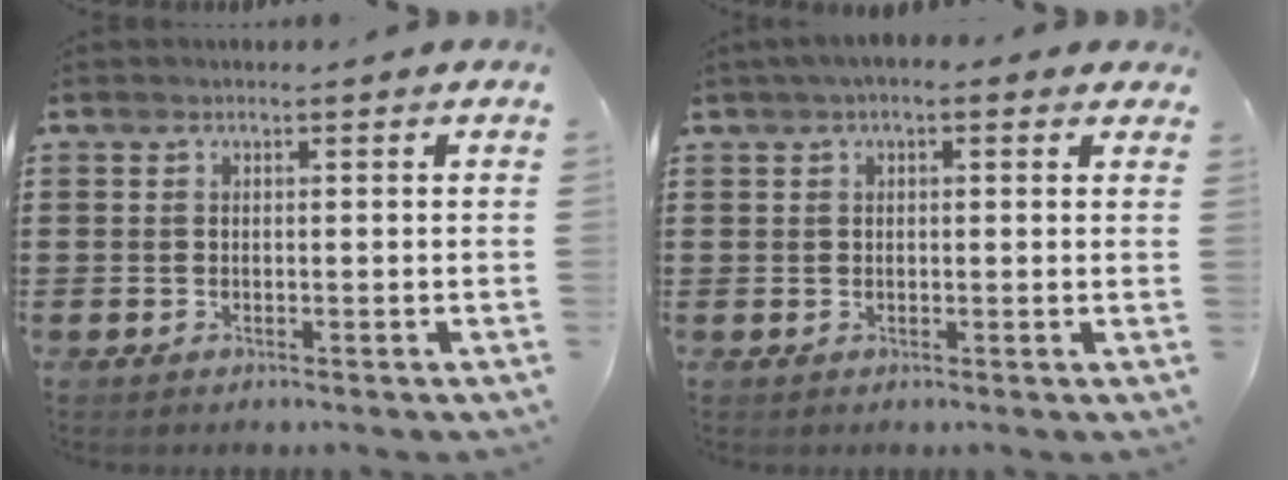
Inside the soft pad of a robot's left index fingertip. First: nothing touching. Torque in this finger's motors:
{"motor_torque": [2.14, 0.00, 1.06, 0.11]}